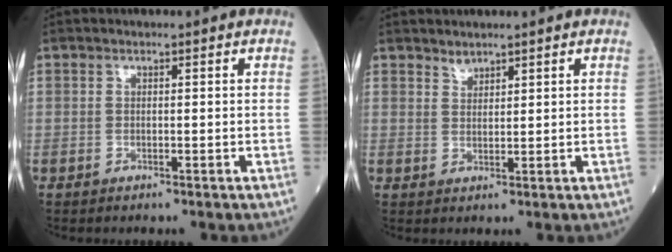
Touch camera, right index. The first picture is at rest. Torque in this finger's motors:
{"motor_torque": [0.00, 0.00, 0.00, -0.01]}